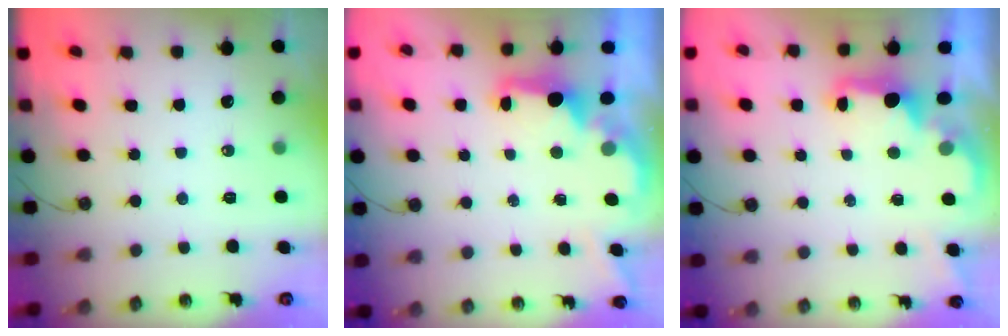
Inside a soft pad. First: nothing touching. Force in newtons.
{"total": 3.4, "press": 3.3, "slide": 0.4}
{"total": 2.4, "press": 2.2, "slide": 0.8}